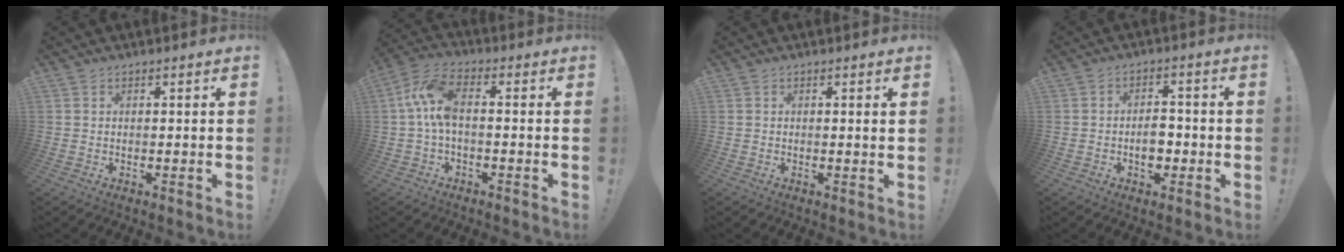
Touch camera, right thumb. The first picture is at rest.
{"total": 9.5, "force": [0.2, 4.7, 8.2], "torque": [-0.176, 0.006, 0.008]}
{"total": 1.4, "force": [0.7, -0.4, 1.1], "torque": [-0.016, -0.003, 0.009]}
{"total": 5.9, "force": [-1.7, 4.1, 3.9], "torque": [-0.048, 0.012, -0.031]}